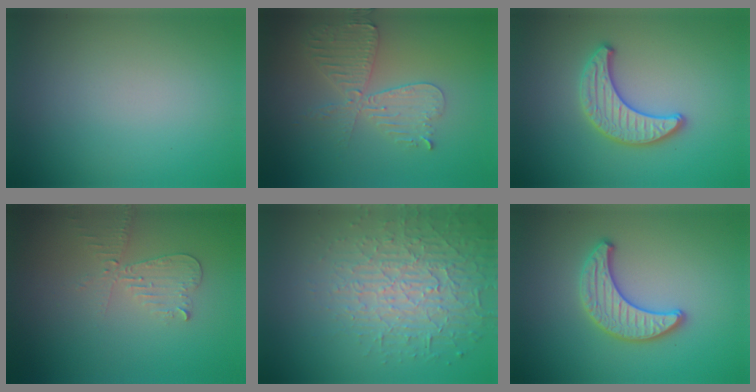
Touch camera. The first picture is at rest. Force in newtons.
{"total": 4.4, "press": 3.8, "slide": 2.2}
{"total": 2.7, "press": 2.7, "slide": 0.1}
{"total": 2.4, "press": 2.4, "slide": 0.5}
{"total": 4.6, "press": 4.1, "slide": 2.2}
{"total": 2.7, "press": 2.7, "slide": 0.1}